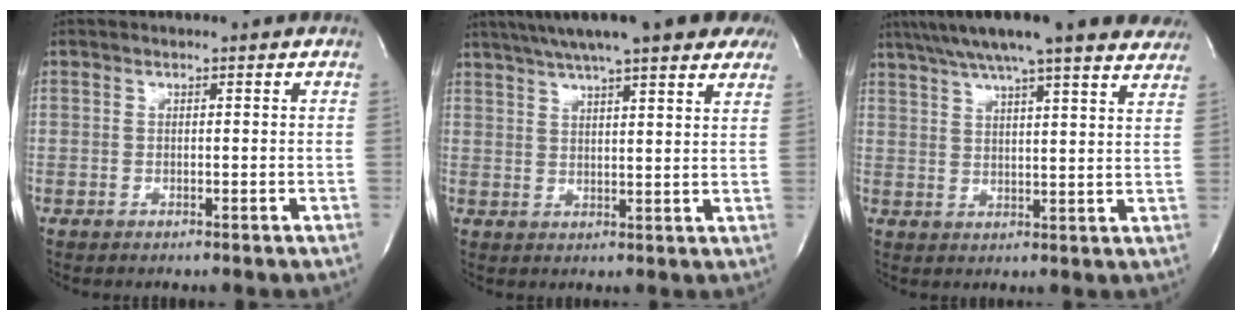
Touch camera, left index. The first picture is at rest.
{"total": 20.1, "force": [15.8, 3.2, 12.0], "torque": [-0.189, 0.049, 0.204]}
{"total": 23.0, "force": [19.3, 2.7, 12.3], "torque": [-0.197, 0.032, 0.251]}